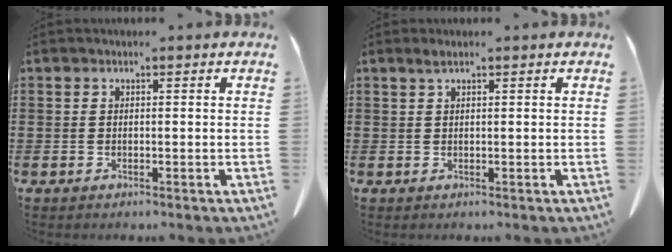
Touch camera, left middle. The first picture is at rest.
{"total": 1.1, "force": [0.7, 0.2, 0.9], "torque": [-0.019, 0.002, 0.012]}